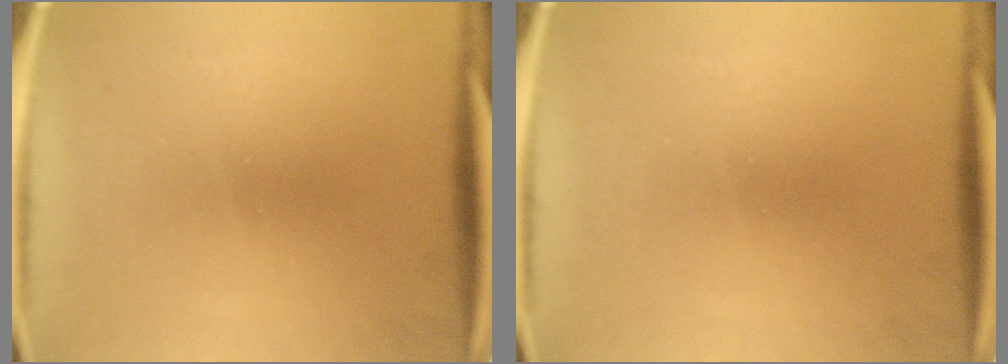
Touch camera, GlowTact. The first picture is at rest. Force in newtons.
{"total": 0.0}